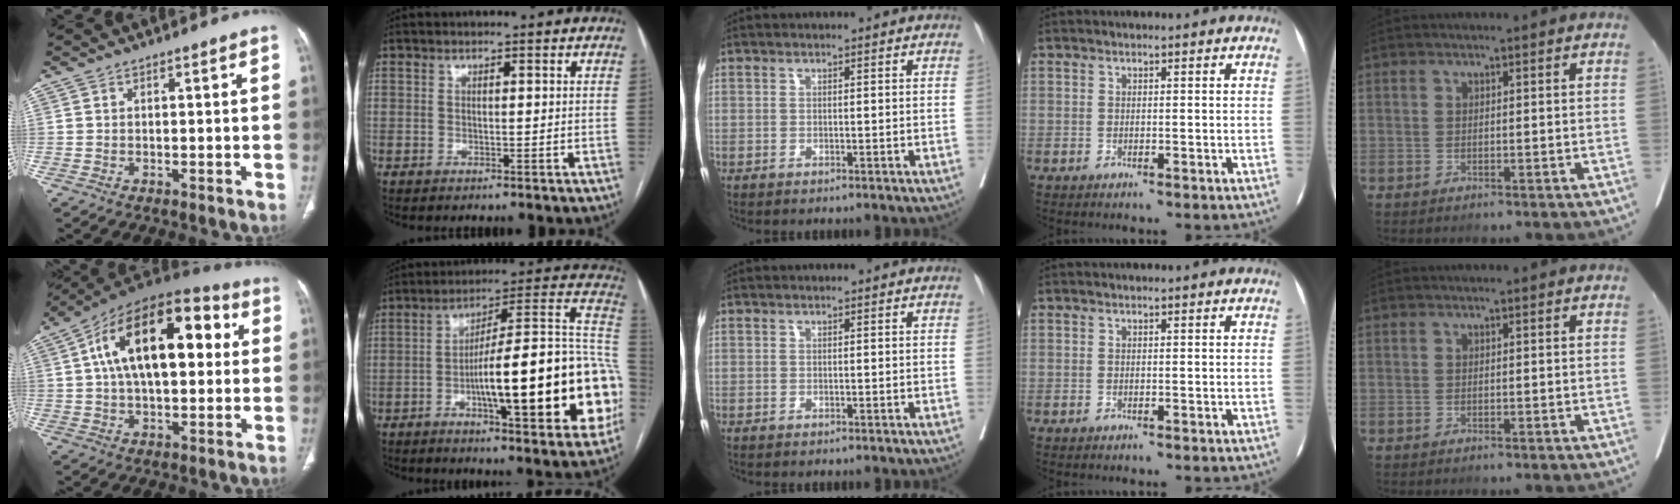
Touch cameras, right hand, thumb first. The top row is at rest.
{"thumb": {"total": 22.9, "force": [4.7, 11.9, 18.9], "torque": [-0.287, 0.033, 0.062]}, "index": {"total": 26.8, "force": [-5.7, 4.4, 25.9], "torque": [-0.293, 0.022, -0.078]}}